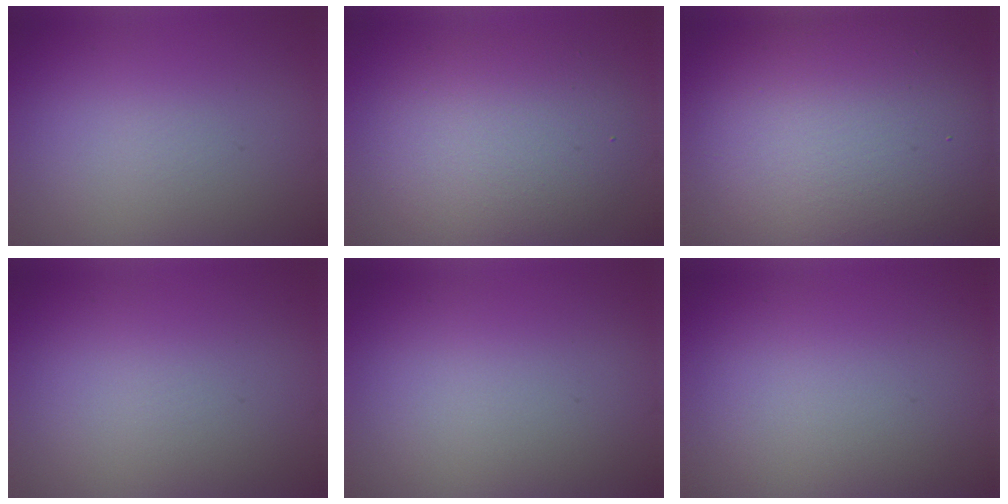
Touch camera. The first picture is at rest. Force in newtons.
{"total": 6.1, "press": 6.1, "slide": 0.2}
{"total": 15.0, "press": 15.0, "slide": 0.7}
{"total": 0.0}
{"total": 0.0}
{"total": 0.0}